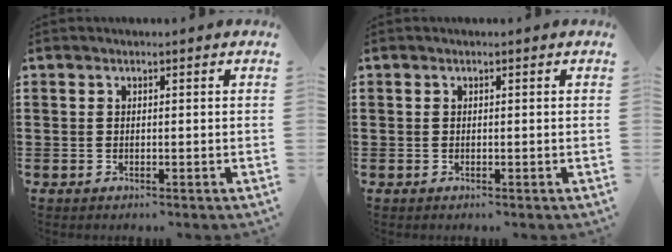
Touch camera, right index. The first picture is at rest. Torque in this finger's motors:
{"motor_torque": [-0.10, 0.33, -0.01, 0.00]}